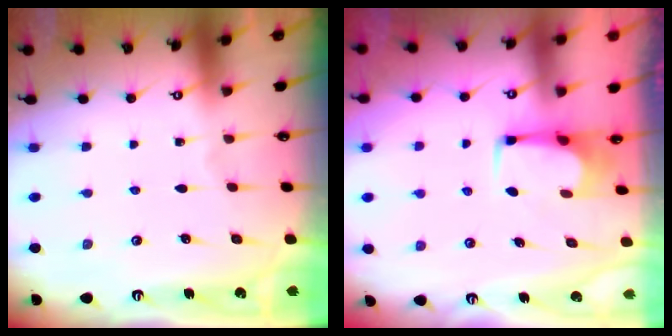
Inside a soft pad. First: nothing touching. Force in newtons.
{"total": 2.4, "press": 2.4, "slide": 0.4}